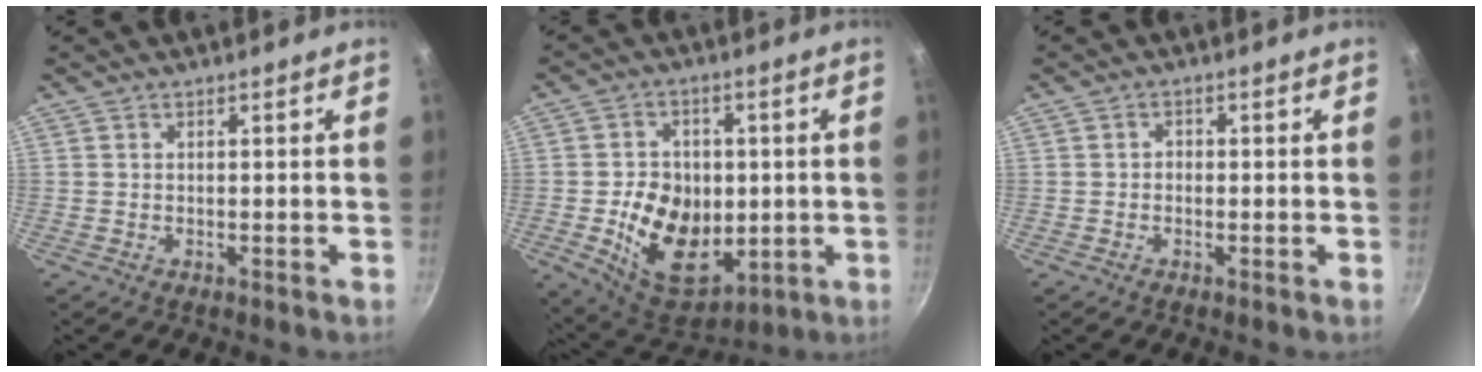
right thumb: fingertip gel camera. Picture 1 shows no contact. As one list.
[{"total": 16.3, "force": [-1.7, 11.8, 11.1], "torque": [-0.141, -0.005, -0.011]}, {"total": 1.0, "force": [-0.4, 0.9, 0.4], "torque": [-0.003, 0.004, -0.009]}]